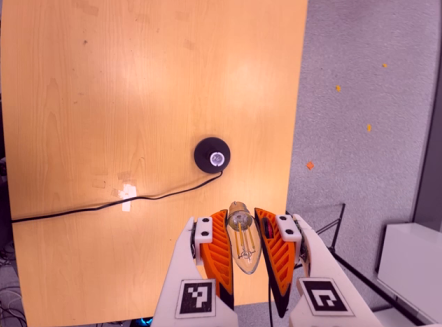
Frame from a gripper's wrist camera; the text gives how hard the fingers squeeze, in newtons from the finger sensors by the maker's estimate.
{"total": 24.0, "left": 25.0, "right": 22.9}